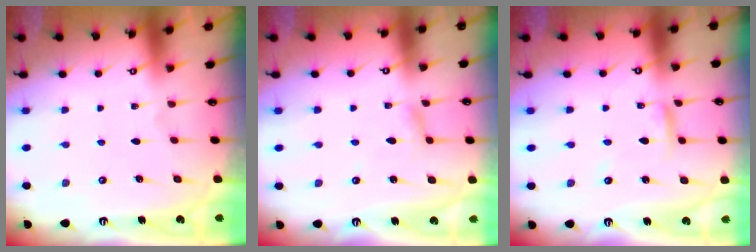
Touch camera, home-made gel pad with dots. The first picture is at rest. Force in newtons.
{"total": 3.0, "press": 3.0, "slide": 0.3}
{"total": 3.7, "press": 3.7, "slide": 0.3}